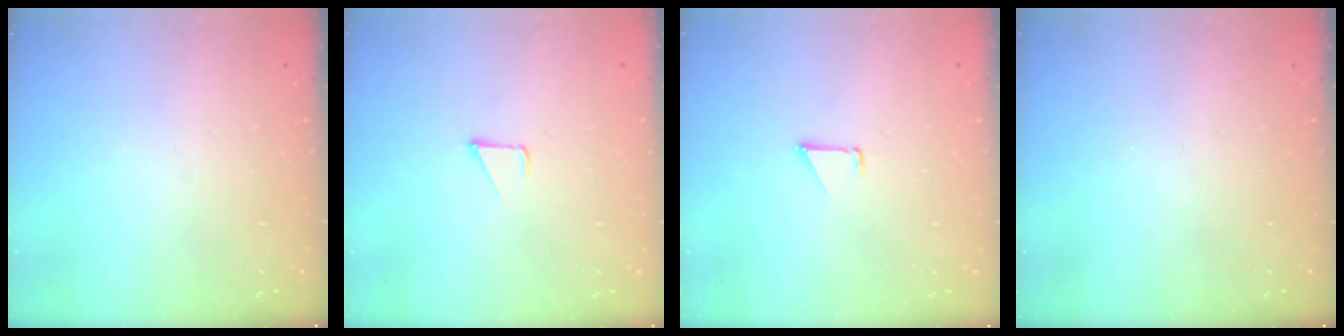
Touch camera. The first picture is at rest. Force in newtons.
{"total": 1.2, "press": 1.2, "slide": 0.1}
{"total": 0.7, "press": 0.7, "slide": 0.1}
{"total": 0.0}